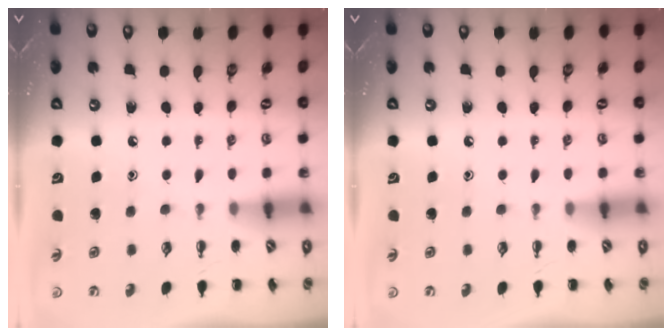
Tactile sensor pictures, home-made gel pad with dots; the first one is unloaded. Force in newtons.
{"total": 0.0}